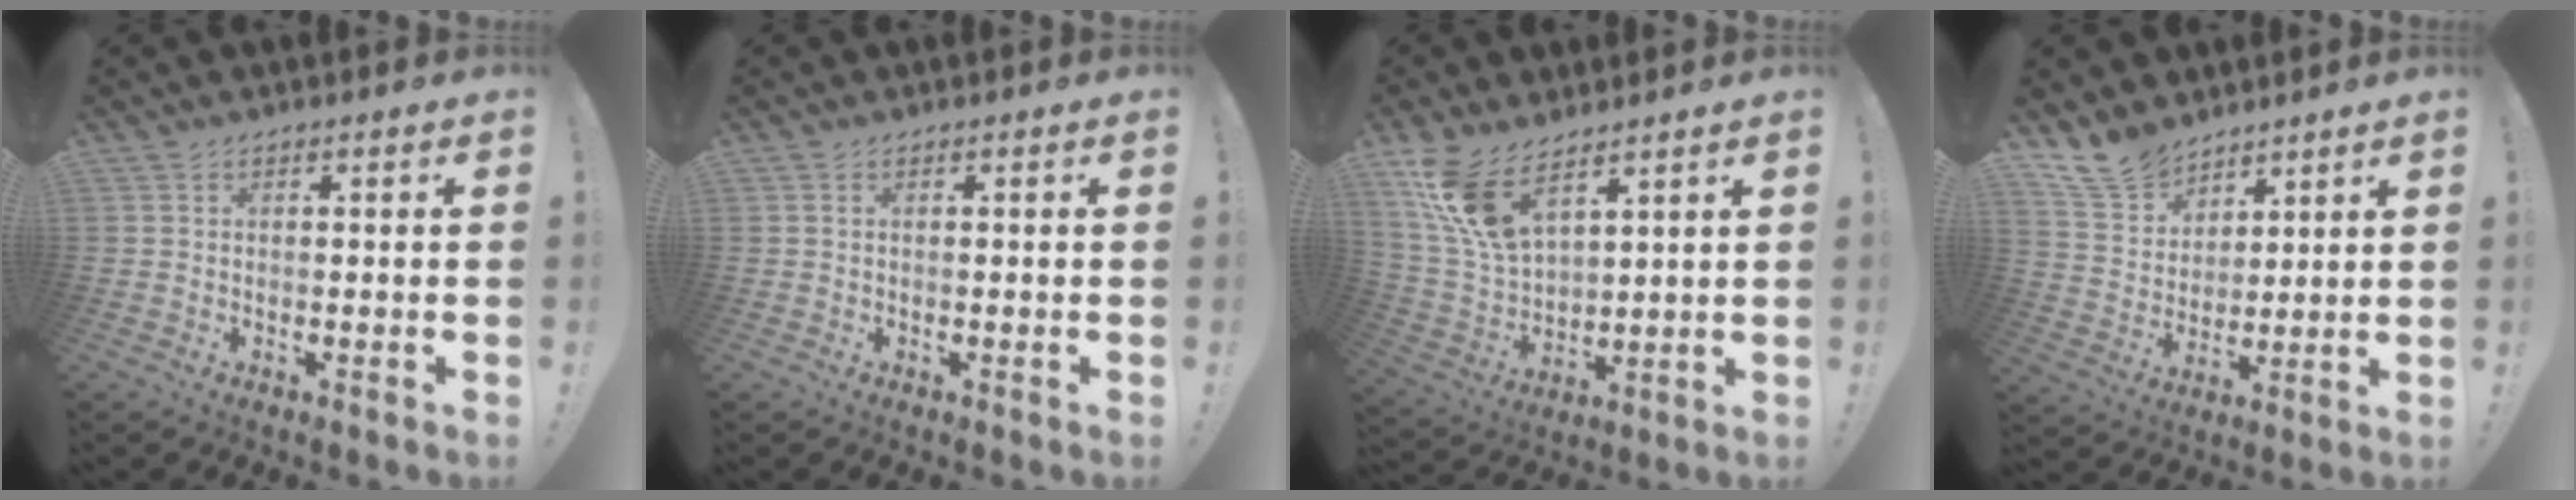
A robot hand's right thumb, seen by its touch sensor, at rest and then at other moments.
{"total": 0.0}
{"total": 14.2, "force": [9.4, 6.2, 8.6], "torque": [-0.188, -0.054, 0.179]}
{"total": 11.5, "force": [9.5, 6.1, 2.4], "torque": [-0.055, -0.067, 0.188]}